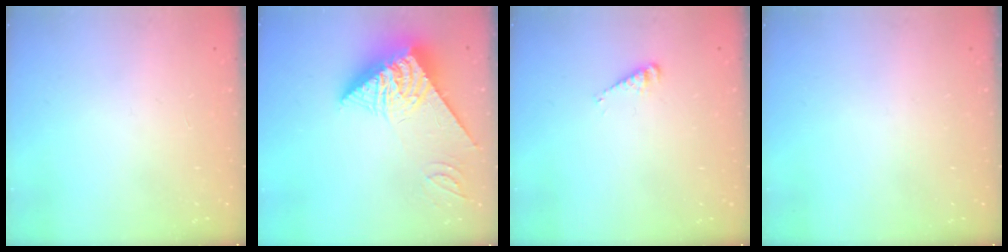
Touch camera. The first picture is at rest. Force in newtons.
{"total": 9.1, "press": 8.9, "slide": 2.1}
{"total": 3.5, "press": 3.5, "slide": 0.5}
{"total": 0.0}